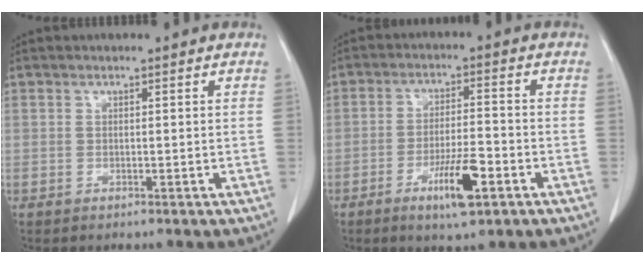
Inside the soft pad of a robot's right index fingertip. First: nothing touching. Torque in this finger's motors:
{"motor_torque": [0.80, -0.56, 0.18, 0.04]}